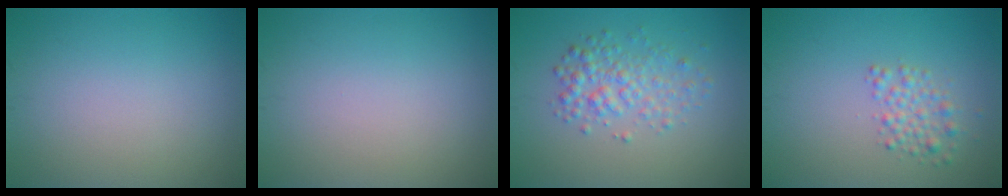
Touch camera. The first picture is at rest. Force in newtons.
{"total": 0.0}
{"total": 3.1, "press": 3.1, "slide": 0.1}
{"total": 2.2, "press": 2.2, "slide": 0.1}